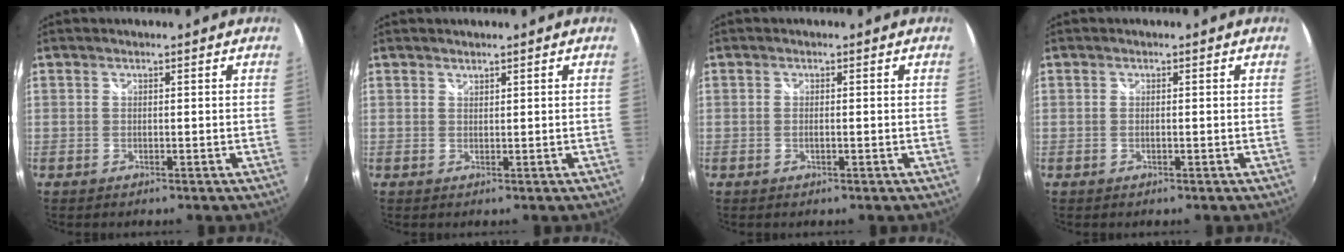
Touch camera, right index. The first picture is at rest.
{"total": 0.6, "force": [0.6, 0.1, 0.0], "torque": [0.001, 0.000, 0.012]}
{"total": 1.1, "force": [-0.2, 0.2, 1.0], "torque": [-0.022, -0.001, -0.005]}
{"total": 0.7, "force": [-0.1, 0.1, 0.7], "torque": [-0.015, 0.000, -0.003]}